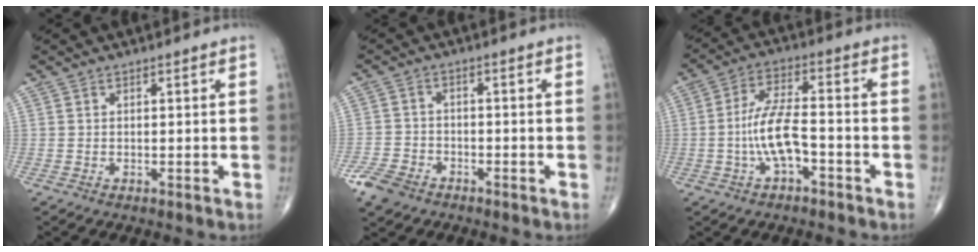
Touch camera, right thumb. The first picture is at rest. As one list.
[{"total": 5.6, "force": [-3.9, 3.4, 2.2], "torque": [-0.046, 0.010, -0.076]}, {"total": 8.8, "force": [-2.6, 3.5, 7.6], "torque": [-0.154, 0.033, -0.052]}]